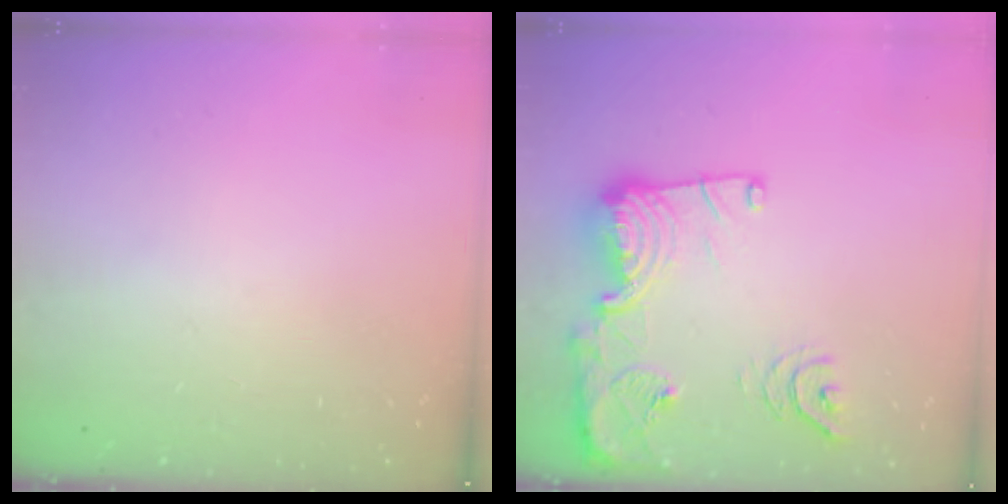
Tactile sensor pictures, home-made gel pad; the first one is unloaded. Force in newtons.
{"total": 21.3, "press": 21.2, "slide": 1.9}